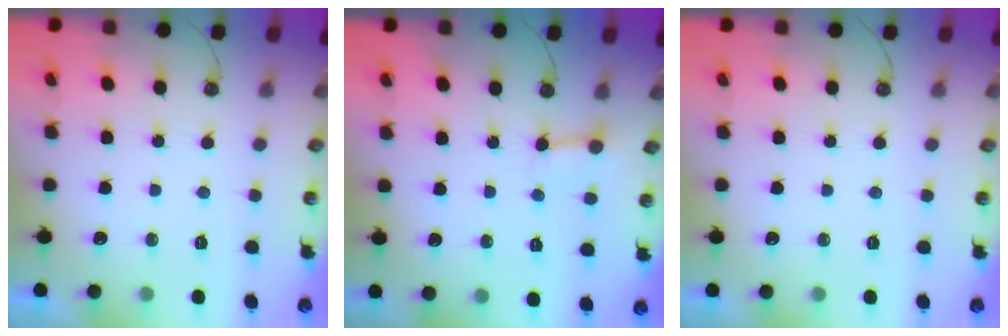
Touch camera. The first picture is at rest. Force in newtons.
{"total": 3.1, "press": 3.1, "slide": 0.3}
{"total": 0.0}